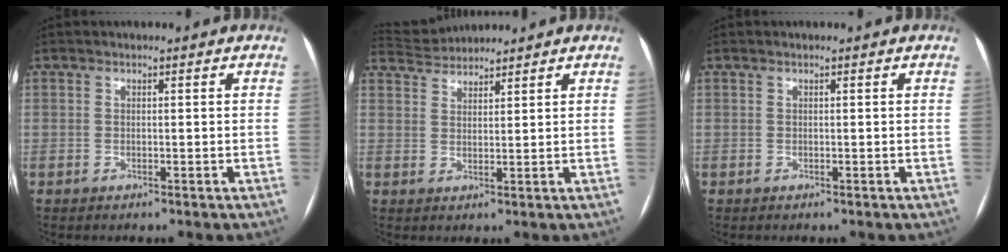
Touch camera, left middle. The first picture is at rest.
{"total": 4.8, "force": [4.8, 0.3, 0.2], "torque": [-0.011, 0.027, 0.090]}
{"total": 0.0}